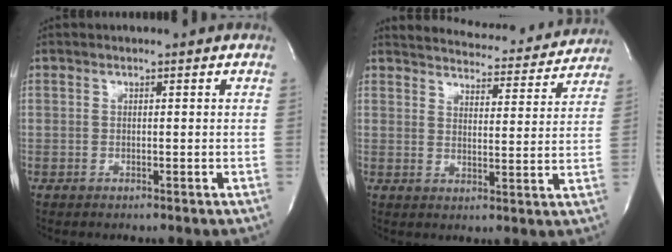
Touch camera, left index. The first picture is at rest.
{"total": 16.2, "force": [15.6, 3.2, 3.0], "torque": [-0.029, -0.015, 0.185]}